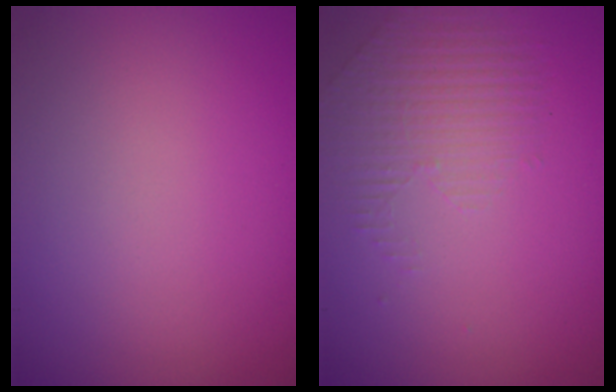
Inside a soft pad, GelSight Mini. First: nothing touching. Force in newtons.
{"total": 1.5, "press": 0.9, "slide": 1.2}